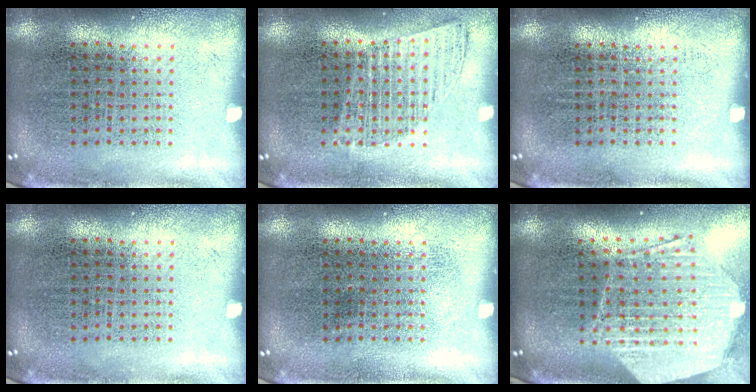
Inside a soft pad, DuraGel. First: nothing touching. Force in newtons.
{"total": 0.9, "press": 0.9, "slide": 0.3}
{"total": 0.0}
{"total": 0.0}
{"total": 0.0}
{"total": 2.5, "press": 2.1, "slide": 1.4}